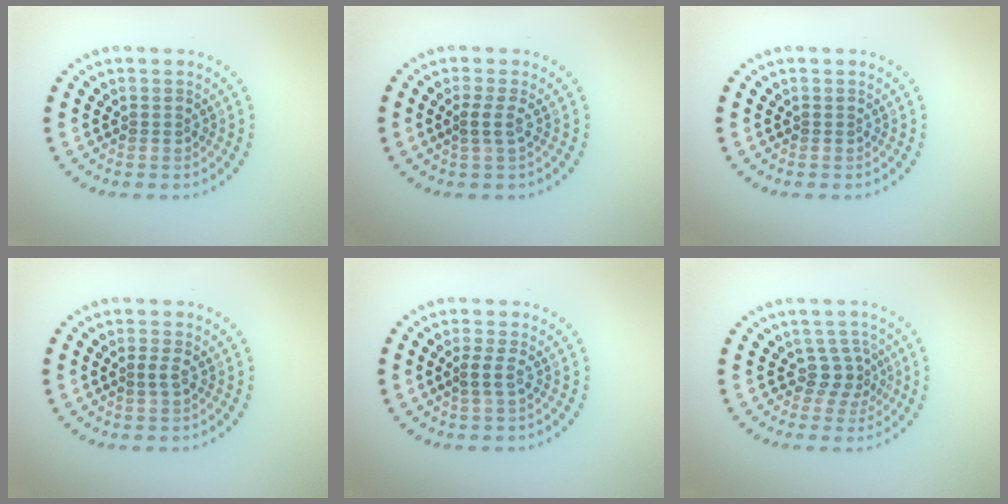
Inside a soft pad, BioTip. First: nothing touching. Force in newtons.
{"total": 1.4, "press": 1.0, "slide": 1.0}
{"total": 0.0}
{"total": 1.0, "press": 1.0, "slide": 0.4}
{"total": 1.4, "press": 1.0, "slide": 1.0}
{"total": 2.1, "press": 1.4, "slide": 1.5}